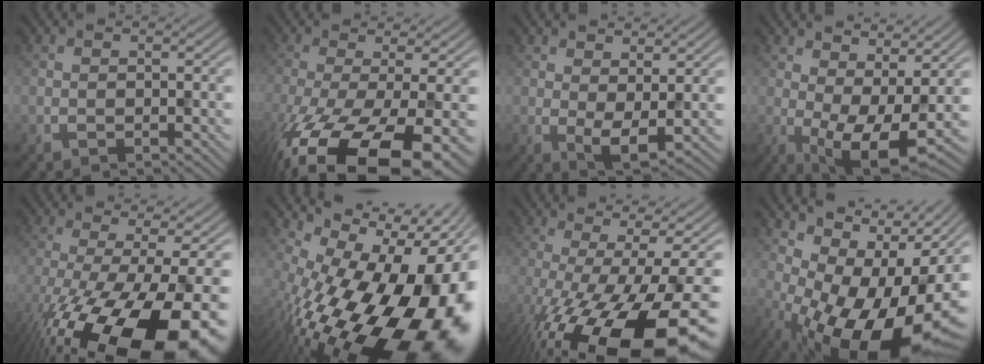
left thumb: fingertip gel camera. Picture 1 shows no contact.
{"total": 14.6, "force": [-7.3, 4.8, 11.8], "torque": [-0.230, -0.048, -0.088]}
{"total": 2.4, "force": [0.8, 0.8, 2.1], "torque": [-0.047, -0.005, 0.025]}
{"total": 8.5, "force": [0.4, 3.5, 7.7], "torque": [-0.129, -0.001, 0.024]}
{"total": 18.0, "force": [-8.6, 5.4, 14.8], "torque": [-0.245, -0.054, -0.115]}
{"total": 19.2, "force": [-7.3, 9.2, 15.2], "torque": [-0.213, -0.043, -0.094]}
{"total": 17.2, "force": [-6.9, 4.9, 15.0], "torque": [-0.222, -0.029, -0.094]}
{"total": 14.9, "force": [-2.6, 7.0, 12.9], "torque": [-0.164, -0.015, -0.019]}